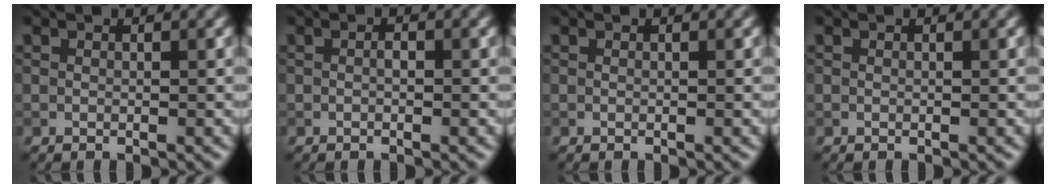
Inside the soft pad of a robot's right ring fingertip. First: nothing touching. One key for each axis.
{"total": 0.7, "fx": -0.2, "fy": 0.3, "fz": 0.6, "tx": -0.015, "ty": 0.000, "tz": -0.006}
{"total": 0.0}
{"total": 0.0}